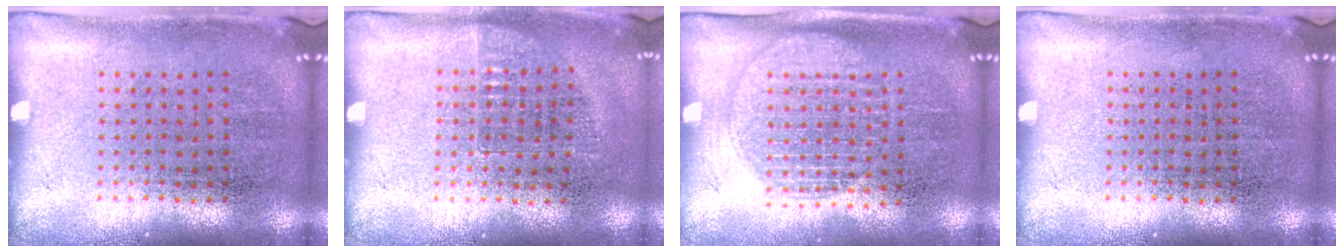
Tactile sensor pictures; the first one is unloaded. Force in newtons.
{"total": 0.7, "press": 0.6, "slide": 0.1}
{"total": 1.6, "press": 1.4, "slide": 0.7}
{"total": 0.0}